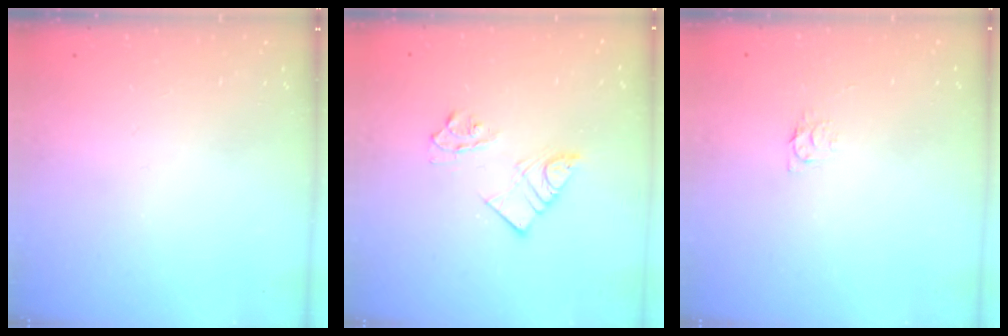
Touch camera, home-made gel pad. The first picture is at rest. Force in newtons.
{"total": 7.1, "press": 7.1, "slide": 0.2}
{"total": 3.7, "press": 3.6, "slide": 0.4}